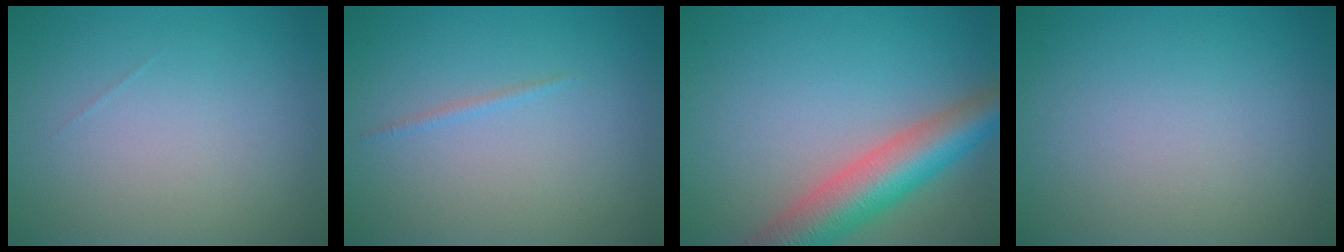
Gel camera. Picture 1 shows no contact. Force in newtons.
{"total": 0.6, "press": 0.6, "slide": 0.1}
{"total": 7.4, "press": 7.4, "slide": 0.5}
{"total": 0.0}